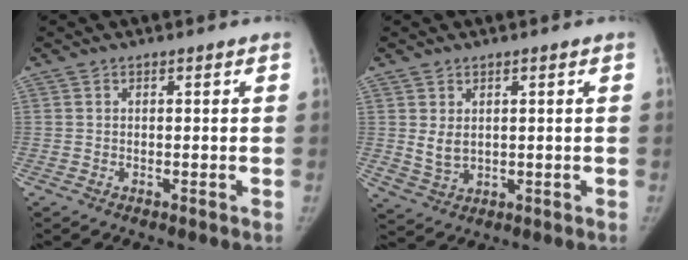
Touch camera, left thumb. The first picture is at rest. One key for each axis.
{"total": 3.6, "fx": 0.8, "fy": 2.6, "fz": 2.3, "tx": -0.037, "ty": -0.013, "tz": 0.029}